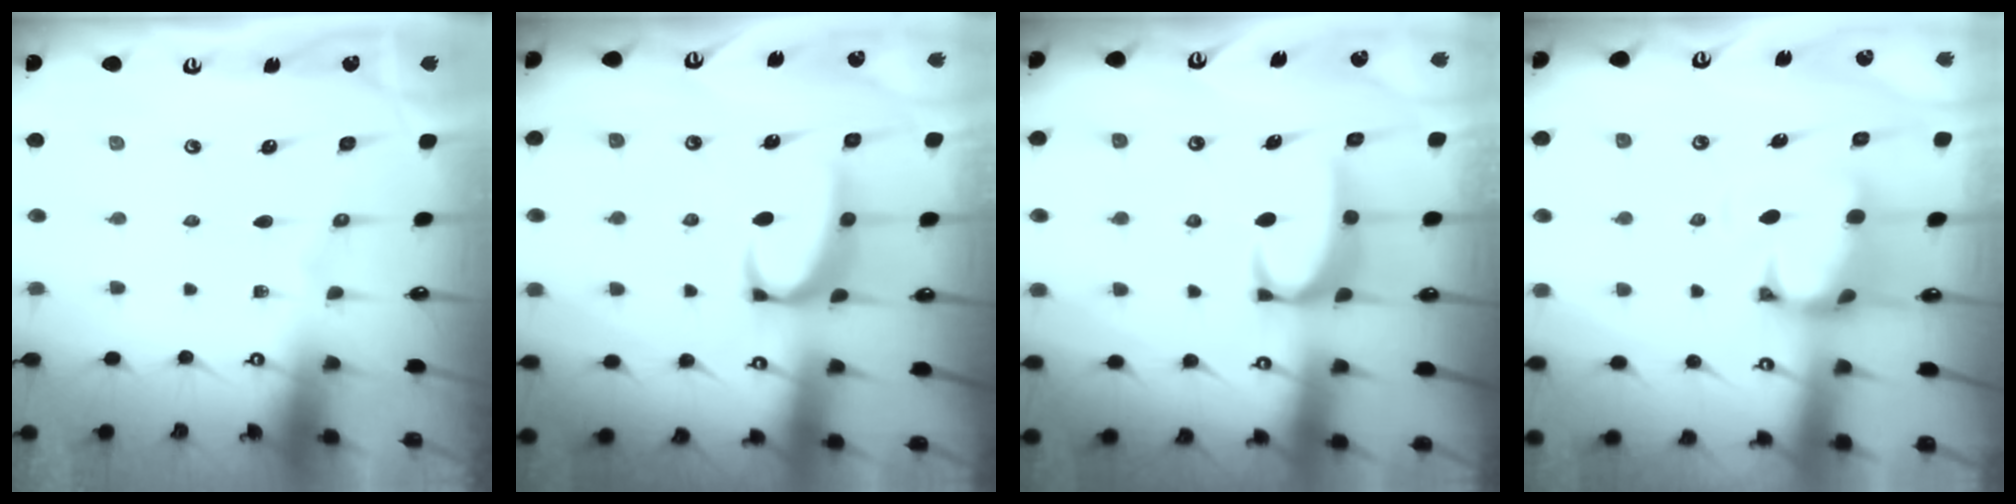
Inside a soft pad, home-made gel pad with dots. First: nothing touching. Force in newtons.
{"total": 3.4, "press": 3.3, "slide": 0.7}
{"total": 2.9, "press": 2.9, "slide": 0.4}
{"total": 2.3, "press": 2.0, "slide": 1.2}